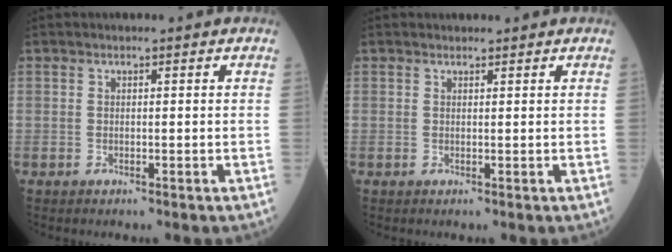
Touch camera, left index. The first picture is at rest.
{"total": 1.0, "force": [1.0, 0.2, 0.1], "torque": [-0.009, 0.006, 0.018]}